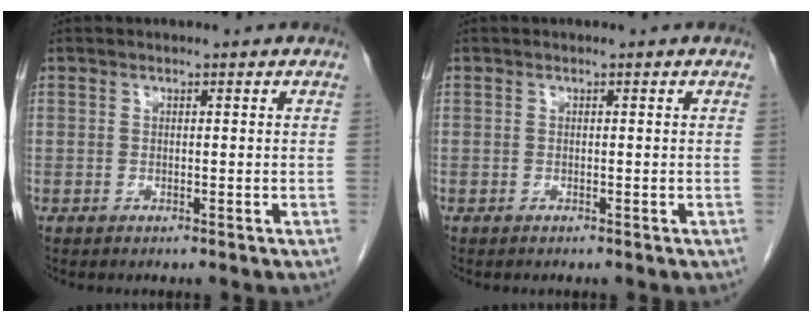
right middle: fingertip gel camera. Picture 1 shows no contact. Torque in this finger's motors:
{"motor_torque": [-0.02, 0.11, -0.02, -0.01]}